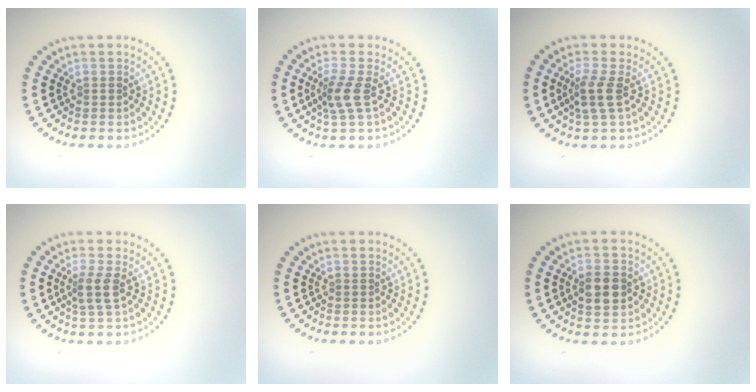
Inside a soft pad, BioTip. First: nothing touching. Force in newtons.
{"total": 2.4, "press": 1.8, "slide": 1.6}
{"total": 2.4, "press": 1.9, "slide": 1.5}
{"total": 2.0, "press": 1.6, "slide": 1.2}
{"total": 0.0}
{"total": 3.4, "press": 3.4, "slide": 0.2}